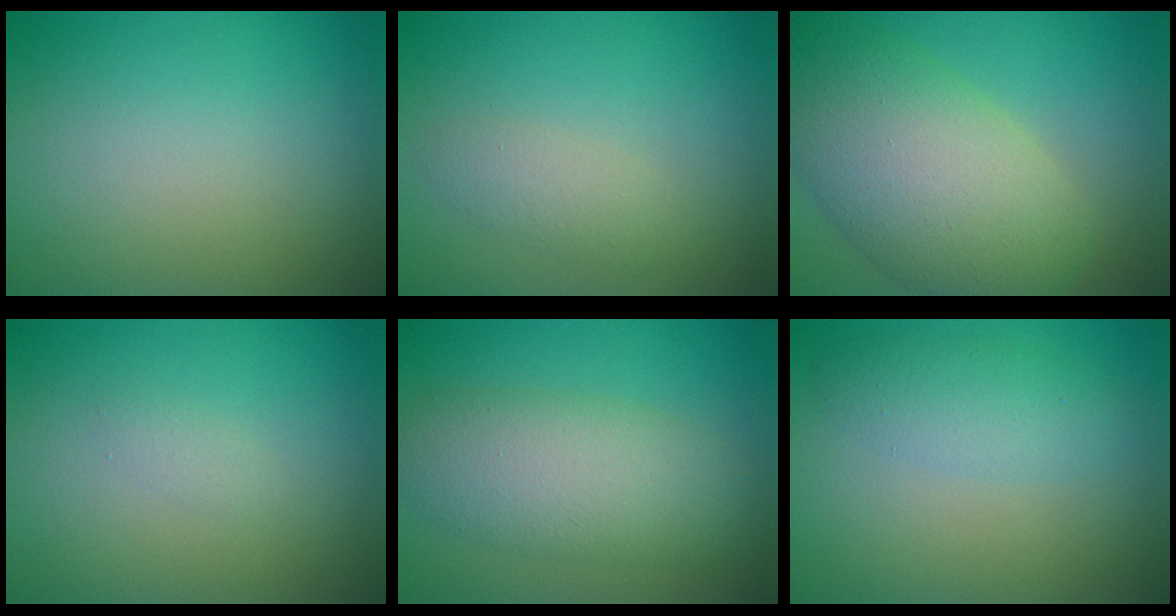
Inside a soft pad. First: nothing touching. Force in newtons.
{"total": 1.9, "press": 1.9, "slide": 0.0}
{"total": 10.8, "press": 10.8, "slide": 0.7}
{"total": 0.8, "press": 0.8, "slide": 0.1}
{"total": 6.2, "press": 6.2, "slide": 0.4}
{"total": 2.6, "press": 2.6, "slide": 0.1}